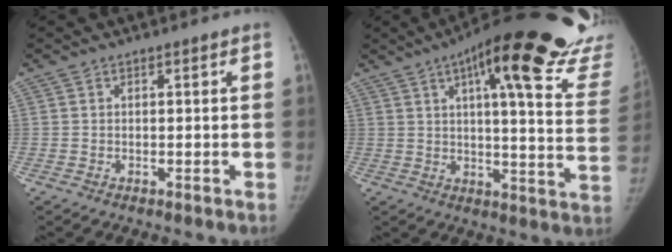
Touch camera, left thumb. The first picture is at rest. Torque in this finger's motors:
{"motor_torque": [1.15, 1.02, 1.43, -1.34, 0.12]}